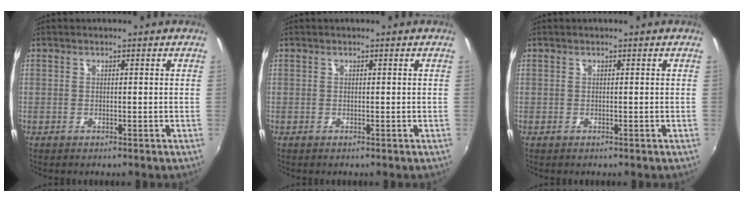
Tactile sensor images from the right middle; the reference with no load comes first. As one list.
[{"total": 0.0}, {"total": 0.0}]